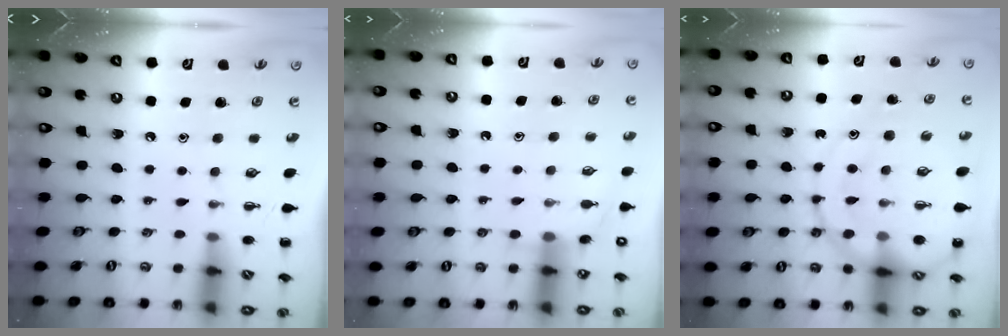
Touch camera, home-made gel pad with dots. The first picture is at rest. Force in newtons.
{"total": 6.9, "press": 6.7, "slide": 1.4}
{"total": 16.3, "press": 16.1, "slide": 2.5}